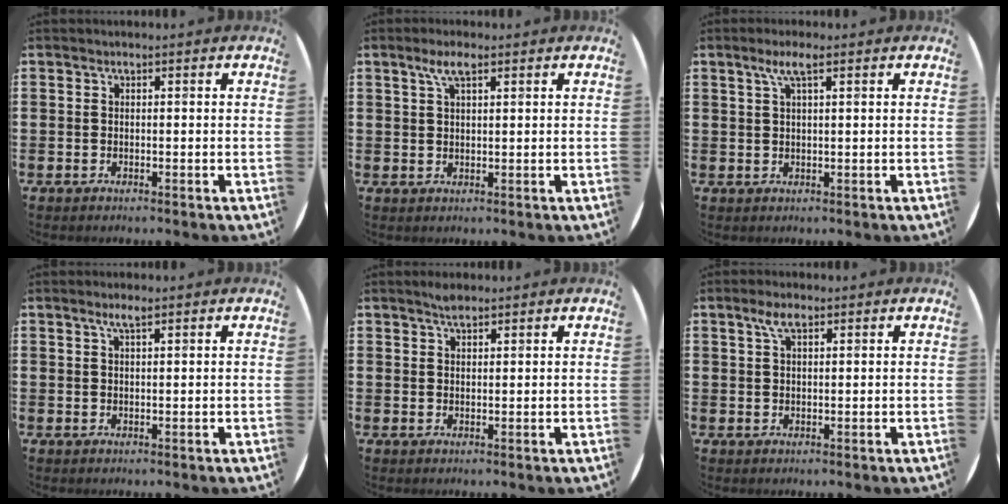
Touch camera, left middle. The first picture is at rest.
{"total": 3.4, "force": [2.0, 0.9, 2.6], "torque": [-0.055, 0.008, 0.034]}
{"total": 2.9, "force": [1.5, 0.5, 2.4], "torque": [-0.050, 0.007, 0.025]}
{"total": 2.1, "force": [1.4, 0.3, 1.5], "torque": [-0.031, 0.004, 0.024]}
{"total": 1.8, "force": [1.6, 0.6, 0.6], "torque": [-0.006, 0.000, 0.027]}
{"total": 3.0, "force": [1.9, 1.1, 2.1], "torque": [-0.046, 0.009, 0.032]}